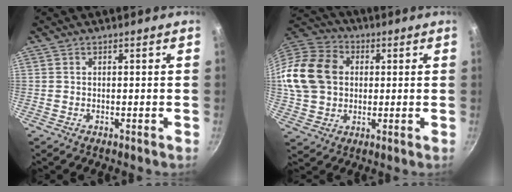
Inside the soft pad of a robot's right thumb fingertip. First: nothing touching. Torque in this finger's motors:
{"motor_torque": [-0.61, 1.15, 0.84, -0.82, 0.25]}